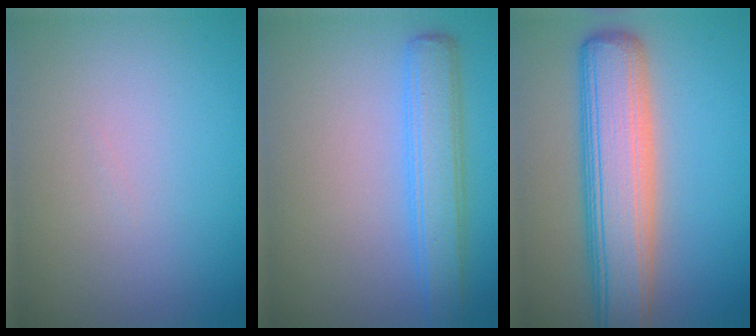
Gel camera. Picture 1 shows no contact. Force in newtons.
{"total": 4.0, "press": 4.0, "slide": 0.1}
{"total": 8.8, "press": 8.8, "slide": 0.4}